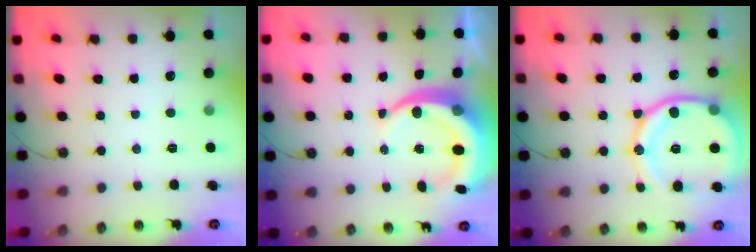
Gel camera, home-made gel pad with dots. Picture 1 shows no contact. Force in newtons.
{"total": 11.5, "press": 11.4, "slide": 1.6}
{"total": 18.5, "press": 18.4, "slide": 1.9}